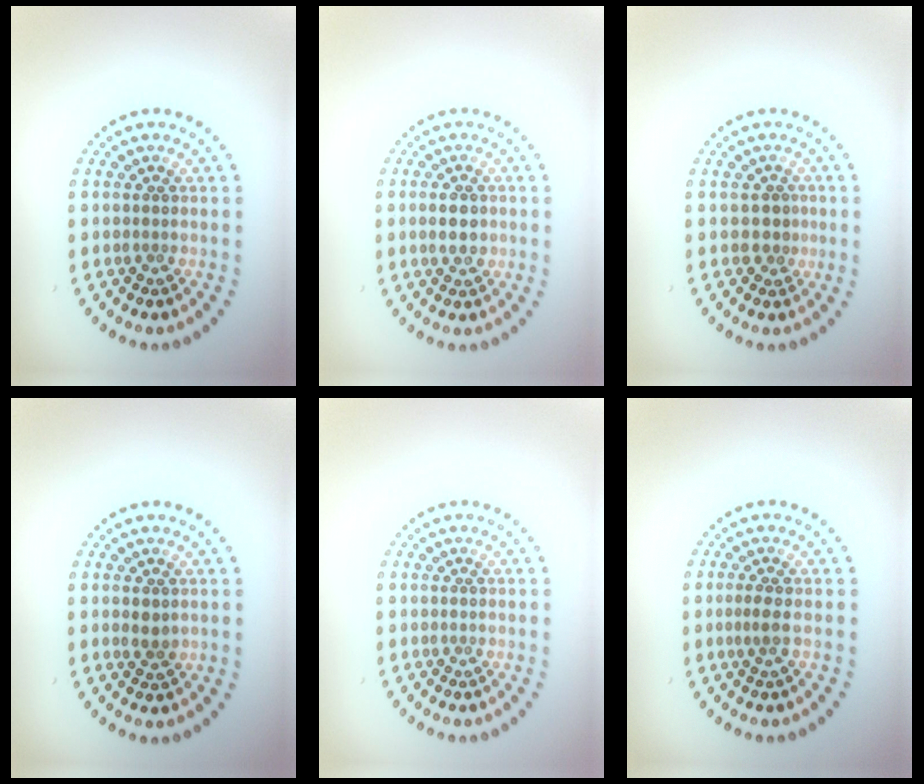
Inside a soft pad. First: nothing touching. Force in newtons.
{"total": 2.0, "press": 2.0, "slide": 0.1}
{"total": 1.6, "press": 1.4, "slide": 0.8}
{"total": 1.2, "press": 1.2, "slide": 0.2}
{"total": 0.0}
{"total": 1.2, "press": 1.0, "slide": 0.7}